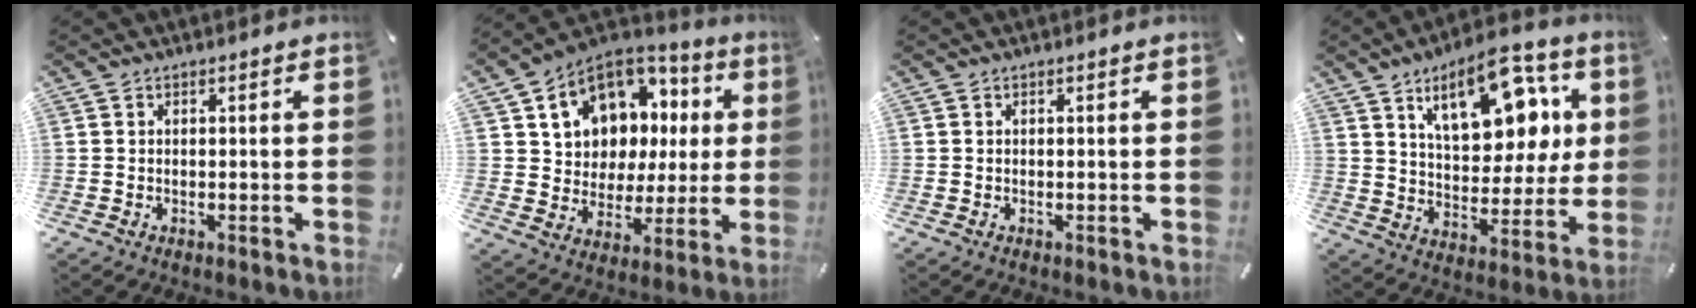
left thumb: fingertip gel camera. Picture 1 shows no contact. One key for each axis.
{"total": 11.5, "fx": 5.1, "fy": 9.6, "fz": 3.6, "tx": -0.079, "ty": -0.045, "tz": 0.106}
{"total": 0.0}
{"total": 18.1, "fx": 9.4, "fy": 9.8, "fz": 11.9, "tx": -0.186, "ty": -0.034, "tz": 0.162}